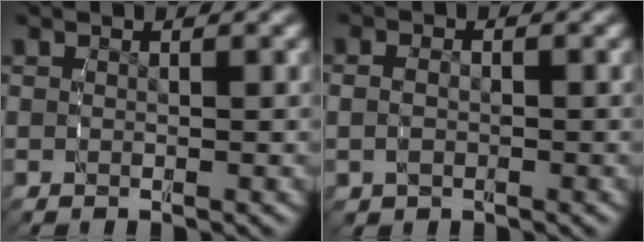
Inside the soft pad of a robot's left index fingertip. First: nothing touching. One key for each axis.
{"total": 1.8, "fx": -0.3, "fy": 1.3, "fz": 1.2, "tx": -0.033, "ty": -0.009, "tz": -0.001}